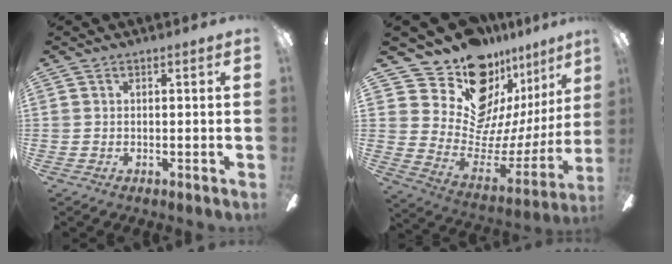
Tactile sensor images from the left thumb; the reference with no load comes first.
{"total": 20.5, "force": [15.6, 10.8, 7.7], "torque": [-0.122, -0.129, 0.294]}